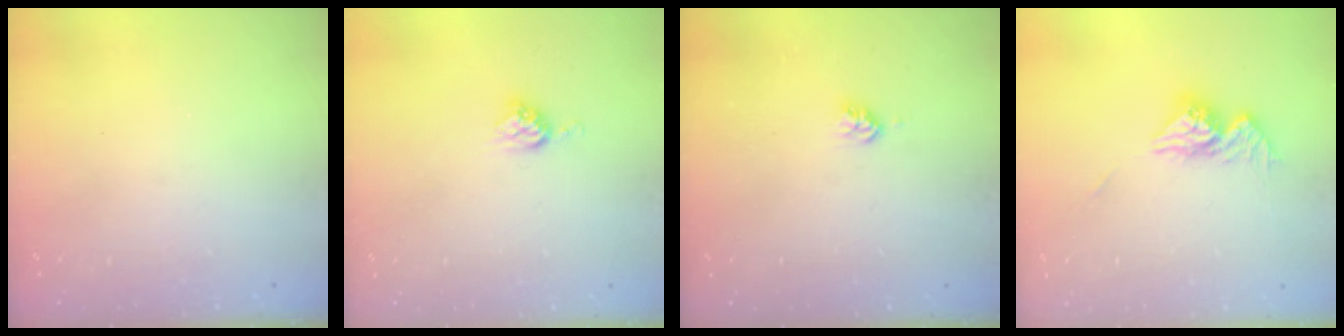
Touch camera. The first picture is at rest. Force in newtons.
{"total": 5.8, "press": 5.8, "slide": 0.3}
{"total": 2.8, "press": 2.8, "slide": 0.2}
{"total": 10.7, "press": 10.6, "slide": 0.9}